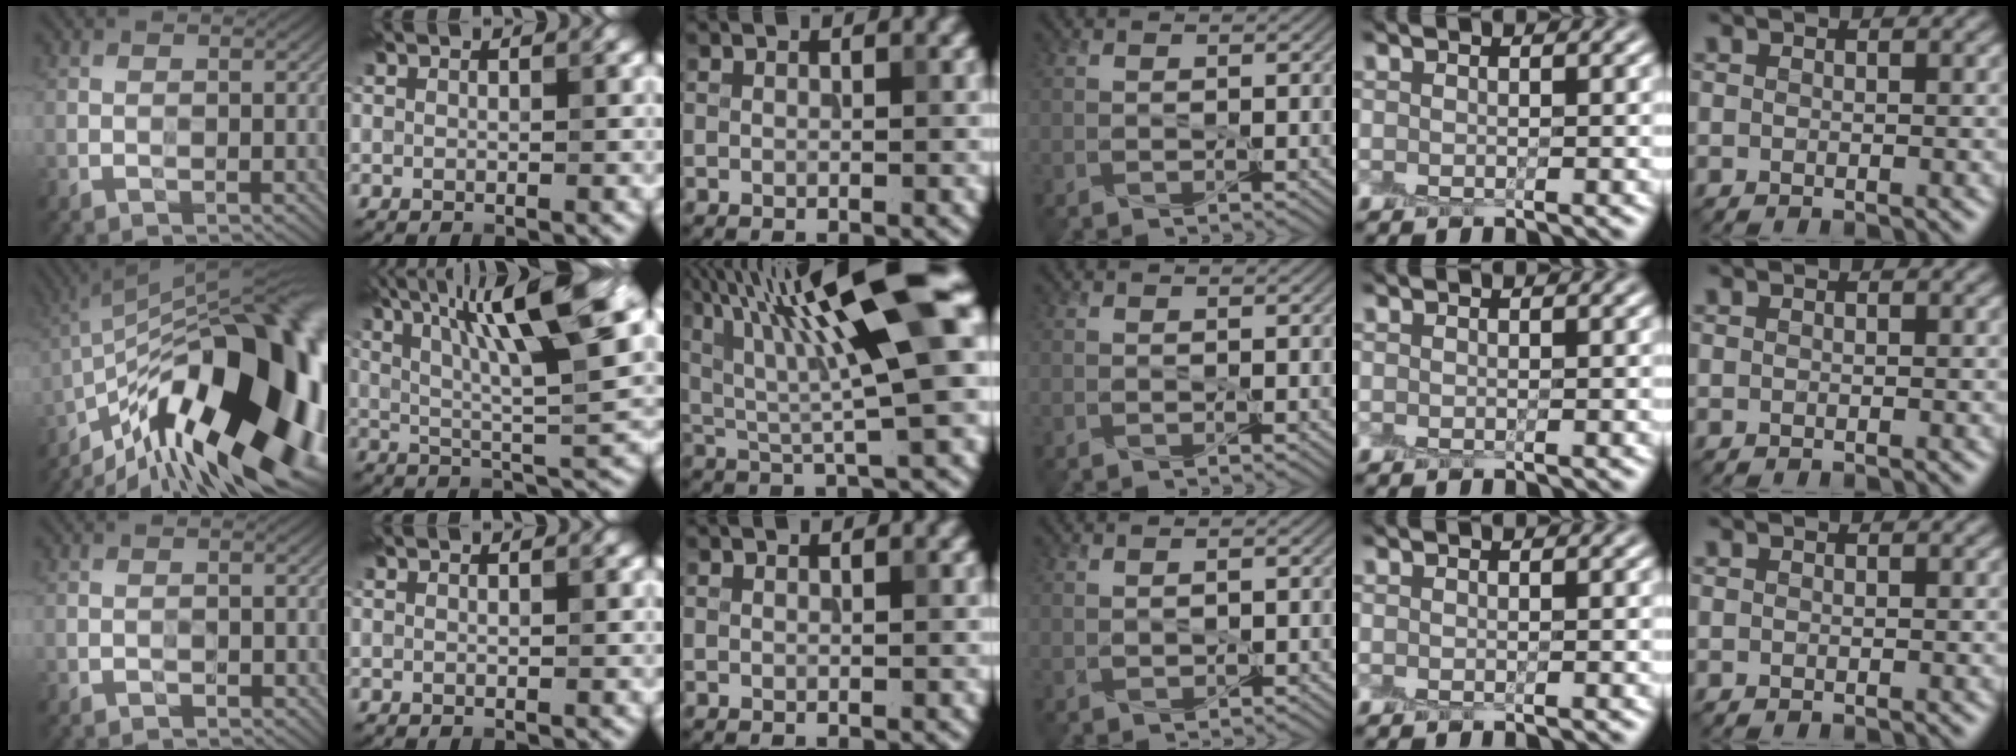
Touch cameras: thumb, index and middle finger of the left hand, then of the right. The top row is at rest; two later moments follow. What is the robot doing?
{"motion": "peel", "object": "aluminum foil"}